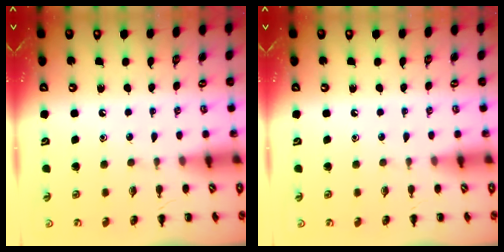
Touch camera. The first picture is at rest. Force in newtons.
{"total": 0.0}